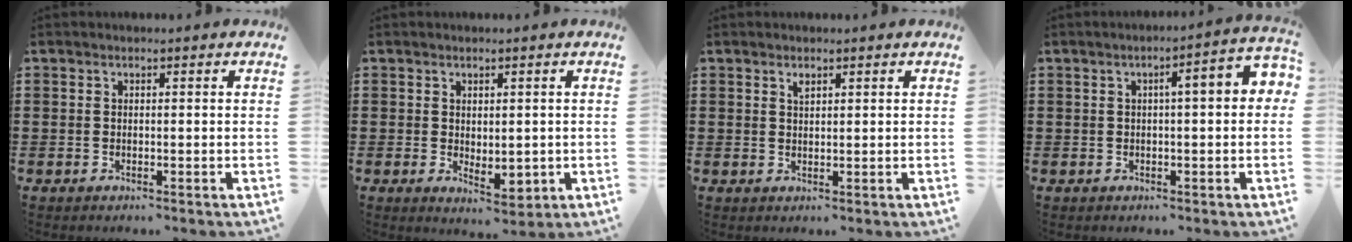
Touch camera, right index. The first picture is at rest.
{"total": 2.4, "force": [0.9, 1.6, 1.5], "torque": [-0.024, 0.001, 0.016]}
{"total": 1.1, "force": [0.7, 0.4, 0.7], "torque": [-0.016, 0.002, 0.013]}
{"total": 4.1, "force": [0.2, 0.5, 4.0], "torque": [-0.066, 0.003, -0.002]}